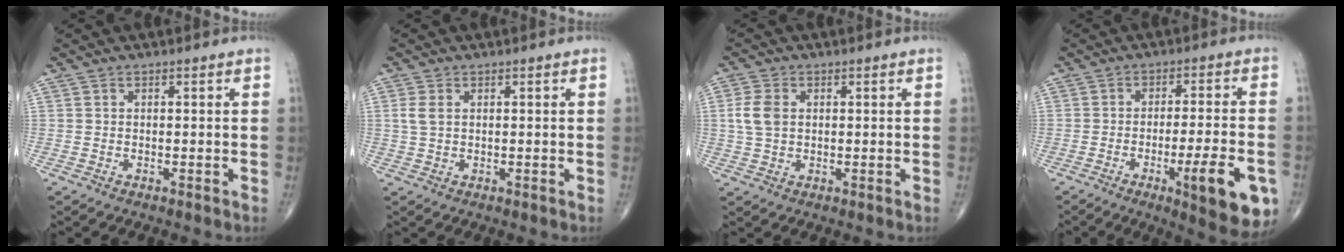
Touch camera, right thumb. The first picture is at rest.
{"total": 2.6, "force": [0.6, 1.6, 2.0], "torque": [-0.049, 0.003, 0.014]}
{"total": 5.0, "force": [0.8, 3.4, 3.6], "torque": [-0.079, 0.003, 0.015]}
{"total": 13.6, "force": [-5.2, 2.8, 12.3], "torque": [-0.159, 0.003, -0.067]}